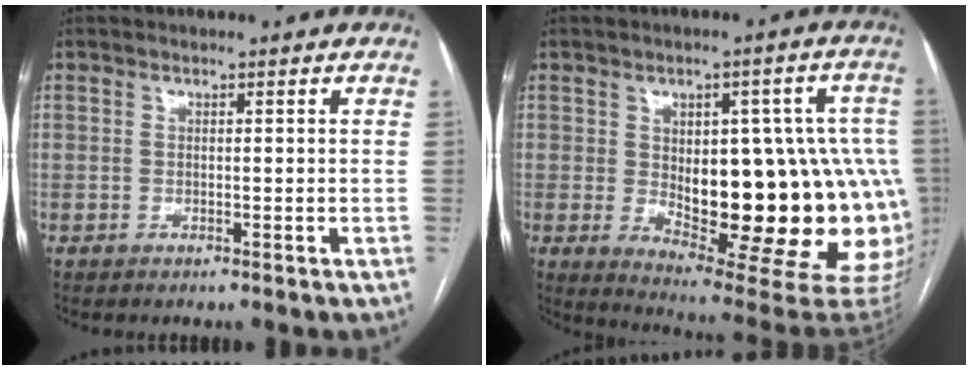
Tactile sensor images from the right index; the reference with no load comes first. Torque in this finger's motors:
{"motor_torque": [2.04, -0.10, 1.05, 0.21]}